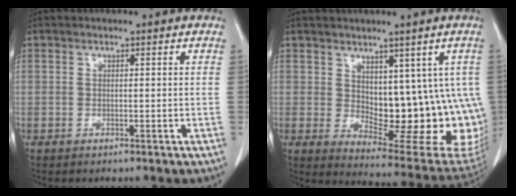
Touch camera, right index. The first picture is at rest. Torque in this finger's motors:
{"motor_torque": [0.48, 0.13, 0.58, 0.08]}